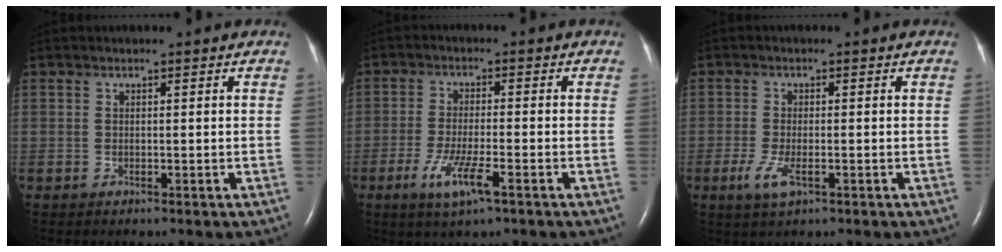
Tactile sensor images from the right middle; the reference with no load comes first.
{"total": 6.2, "force": [-3.1, 0.6, 5.4], "torque": [-0.107, -0.011, -0.056]}
{"total": 3.7, "force": [-1.5, 1.1, 3.2], "torque": [-0.076, -0.008, -0.027]}